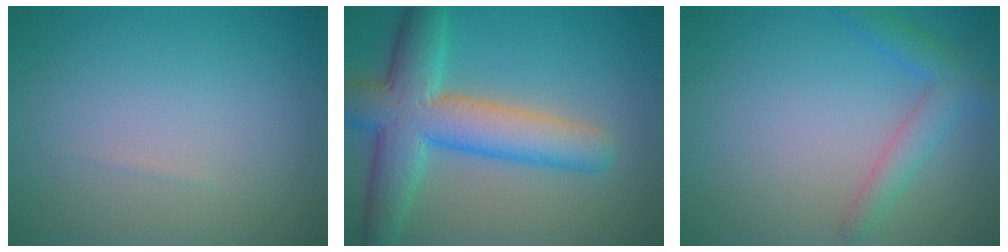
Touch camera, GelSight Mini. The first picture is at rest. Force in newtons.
{"total": 8.4, "press": 8.4, "slide": 0.3}
{"total": 2.7, "press": 2.7, "slide": 0.2}